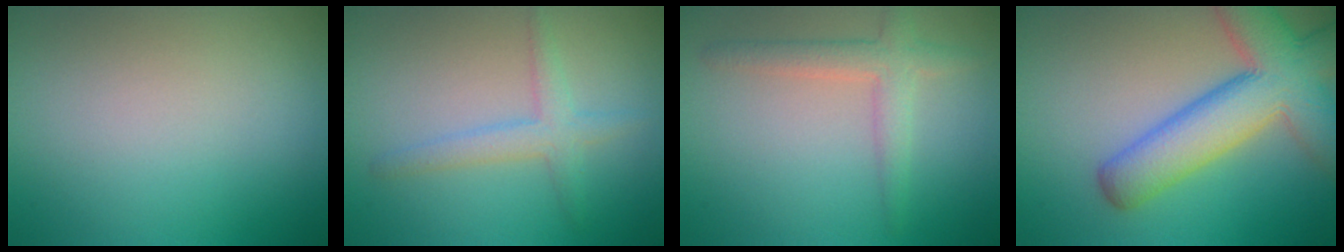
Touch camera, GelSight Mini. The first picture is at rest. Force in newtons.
{"total": 2.4, "press": 2.4, "slide": 0.2}
{"total": 2.9, "press": 2.8, "slide": 0.1}
{"total": 9.4, "press": 9.4, "slide": 0.4}